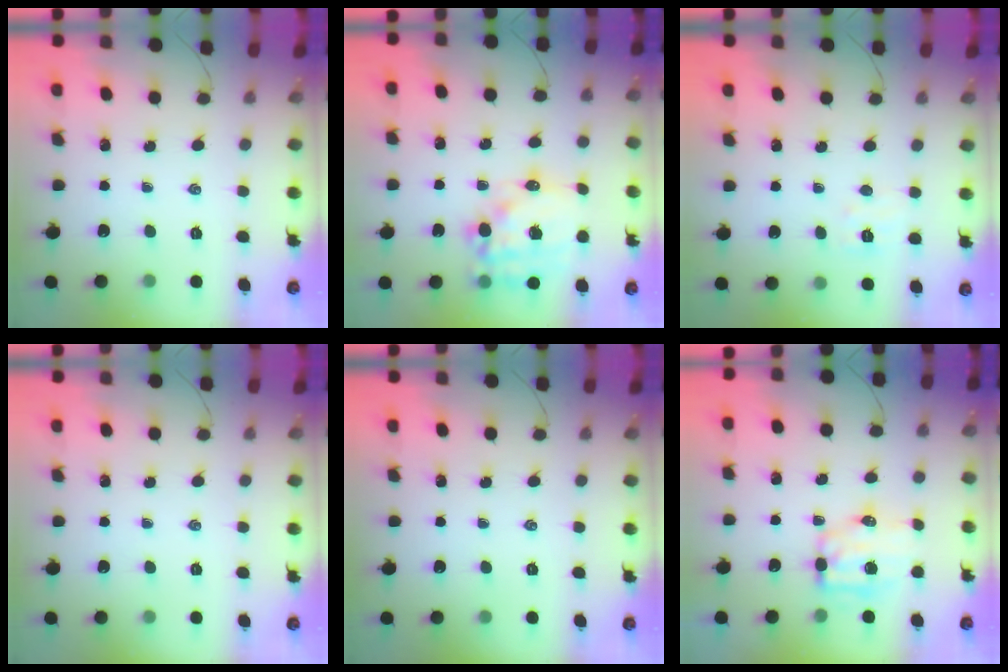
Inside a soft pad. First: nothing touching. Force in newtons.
{"total": 16.2, "press": 15.7, "slide": 4.0}
{"total": 5.0, "press": 4.9, "slide": 1.0}
{"total": 0.0}
{"total": 0.0}
{"total": 7.4, "press": 7.3, "slide": 0.7}